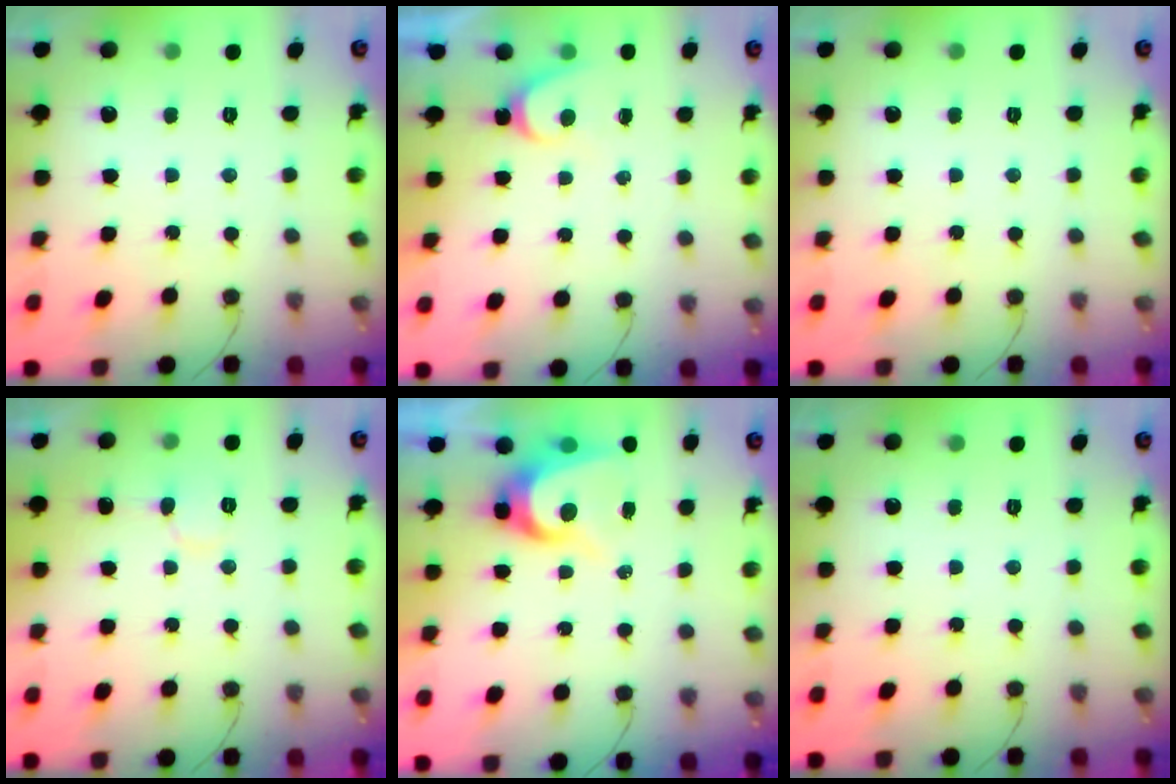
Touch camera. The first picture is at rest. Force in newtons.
{"total": 3.5, "press": 3.5, "slide": 0.3}
{"total": 0.0}
{"total": 5.9, "press": 5.9, "slide": 0.5}
{"total": 8.9, "press": 8.9, "slide": 0.9}
{"total": 0.0}